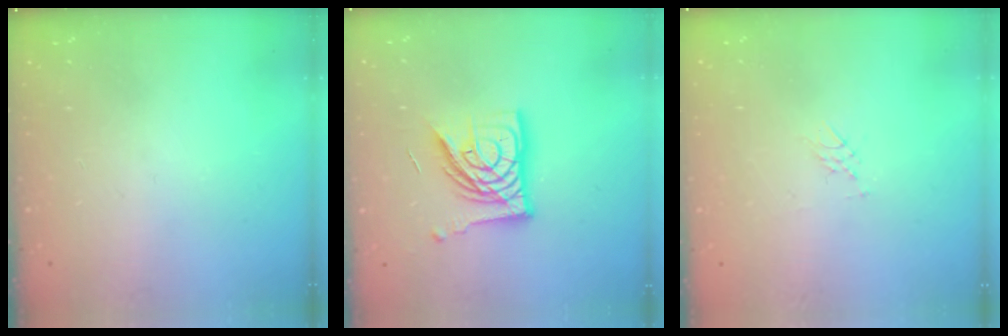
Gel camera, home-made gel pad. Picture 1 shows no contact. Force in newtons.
{"total": 14.7, "press": 14.6, "slide": 1.7}
{"total": 3.5, "press": 3.3, "slide": 1.1}